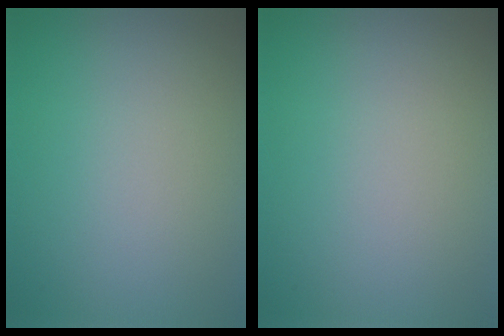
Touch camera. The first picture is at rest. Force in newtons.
{"total": 0.0}